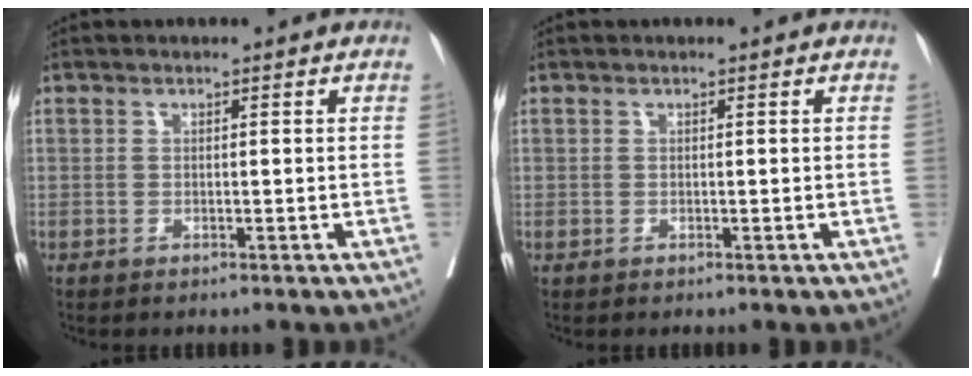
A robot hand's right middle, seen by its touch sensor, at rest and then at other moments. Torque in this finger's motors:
{"motor_torque": [-0.12, -0.30, 0.04, 0.00]}